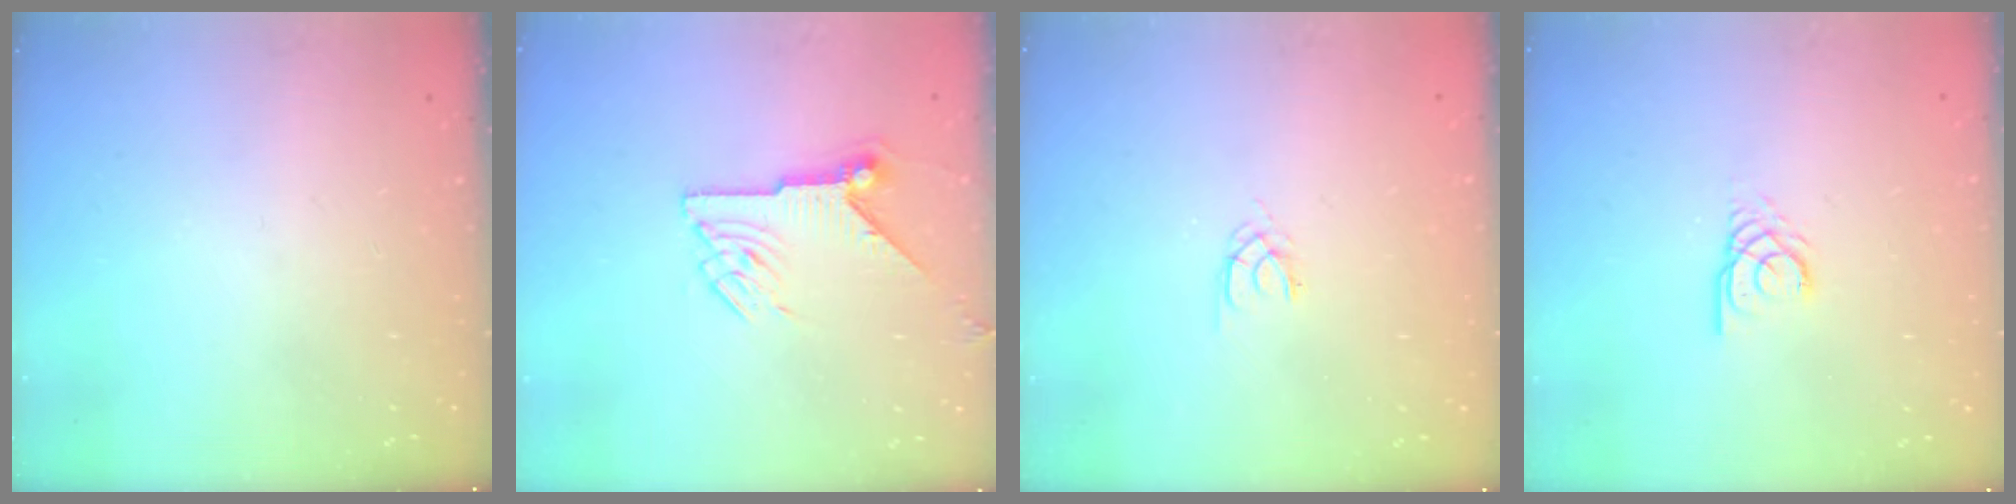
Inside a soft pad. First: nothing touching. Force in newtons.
{"total": 8.0, "press": 8.0, "slide": 0.5}
{"total": 1.3, "press": 1.2, "slide": 0.3}
{"total": 2.9, "press": 2.9, "slide": 0.2}